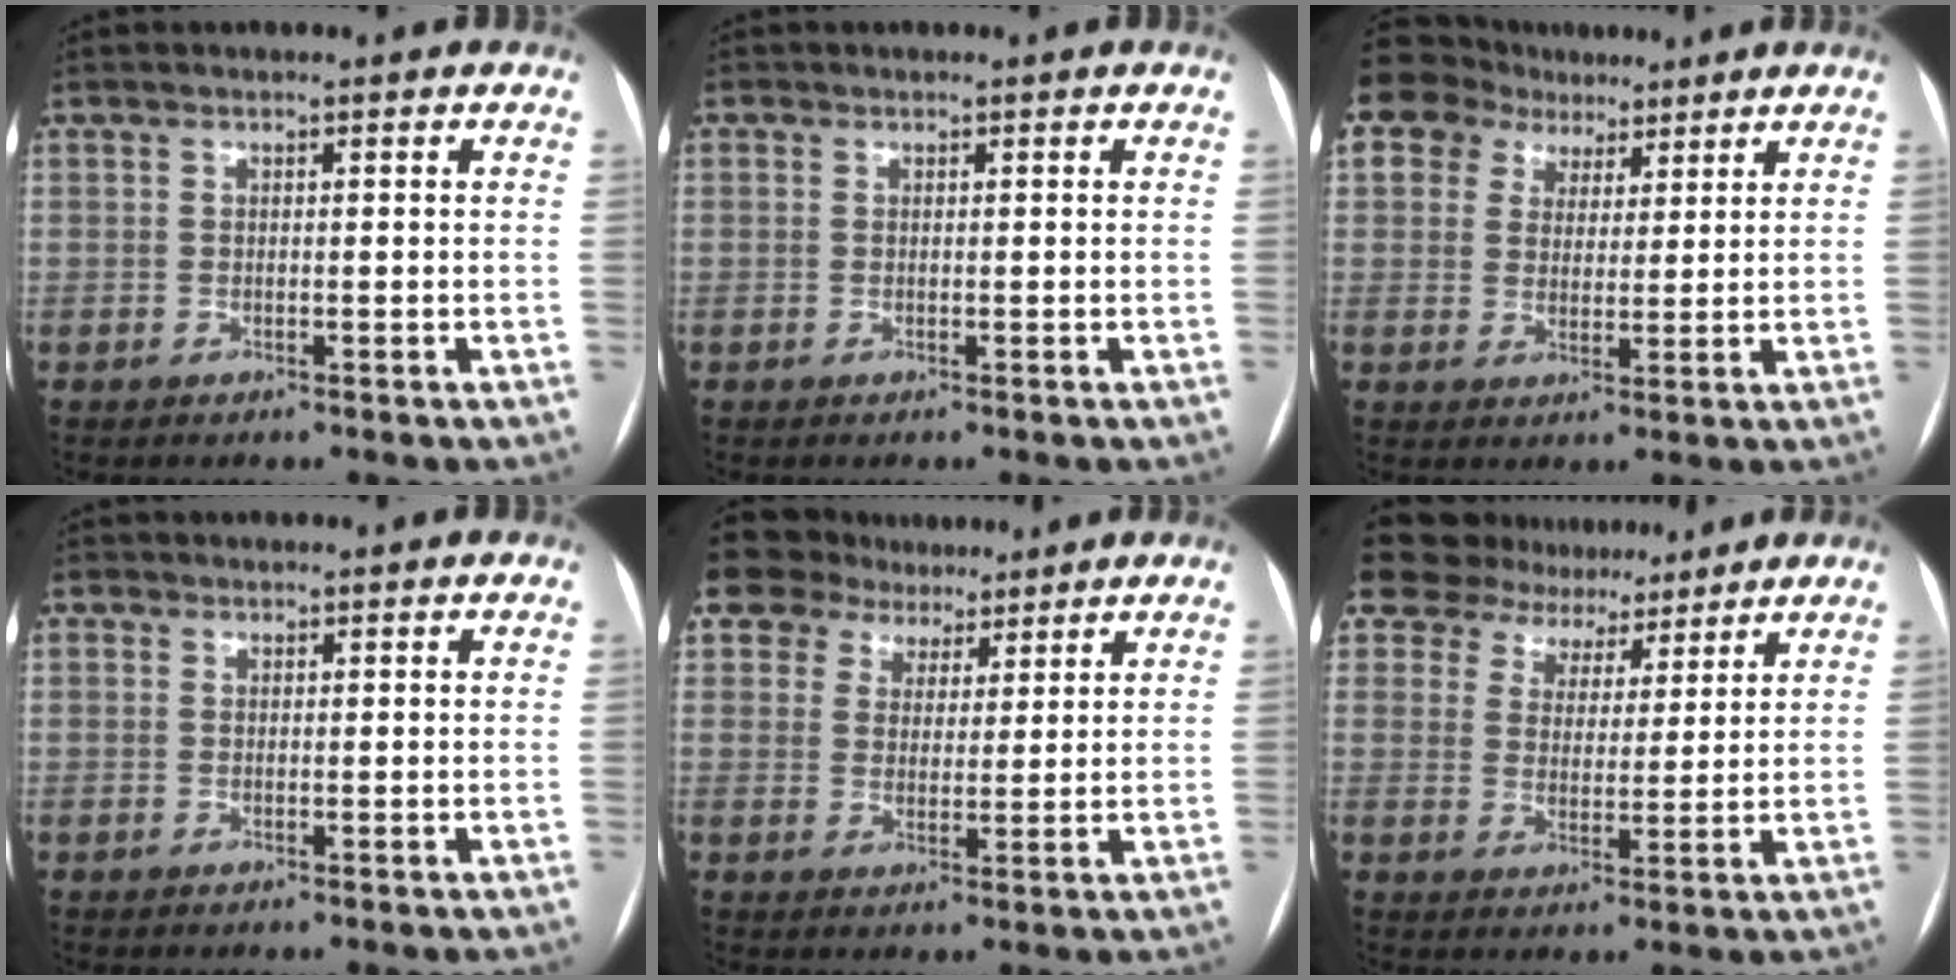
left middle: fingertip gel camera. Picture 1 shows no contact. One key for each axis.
{"total": 0.0}
{"total": 6.7, "fx": 4.8, "fy": 4.6, "fz": 1.1, "tx": -0.012, "ty": 0.027, "tz": 0.085}
{"total": 2.5, "fx": -1.0, "fy": -1.9, "fz": -1.4, "tx": 0.041, "ty": -0.015, "tz": -0.019}
{"total": 5.3, "fx": 4.8, "fy": 2.2, "fz": -0.1, "tx": 0.015, "ty": 0.008, "tz": 0.080}
{"total": 8.8, "fx": 8.1, "fy": 3.3, "fz": -0.8, "tx": 0.032, "ty": -0.004, "tz": 0.116}